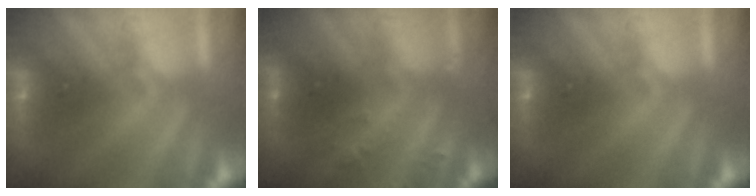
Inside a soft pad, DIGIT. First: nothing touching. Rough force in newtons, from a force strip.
{"total": 2.9}
{"total": 0.0}